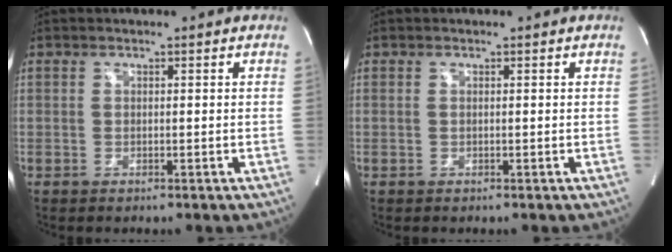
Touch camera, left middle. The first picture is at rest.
{"total": 0.0}